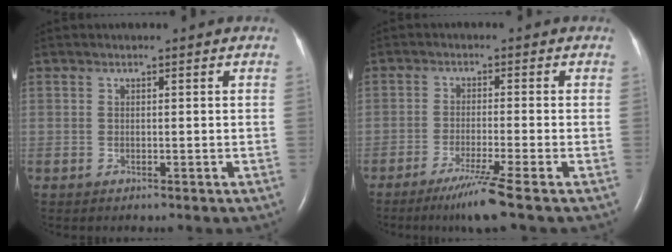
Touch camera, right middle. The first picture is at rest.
{"total": 5.8, "force": [-3.9, -1.6, 4.0], "torque": [-0.075, -0.020, -0.076]}